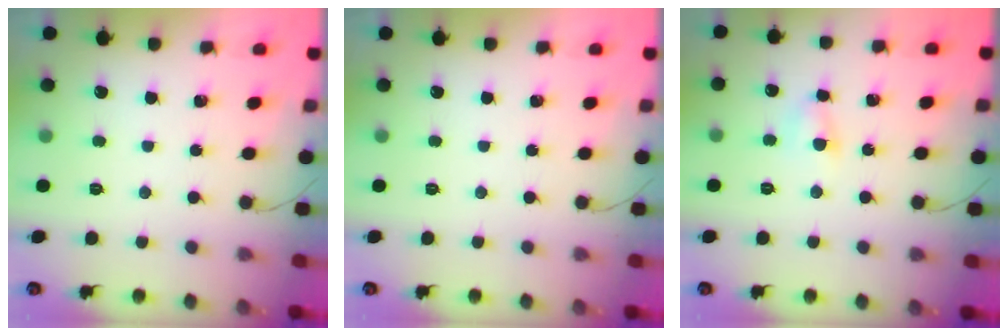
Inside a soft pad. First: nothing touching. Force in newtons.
{"total": 0.0}
{"total": 4.5, "press": 4.3, "slide": 1.3}